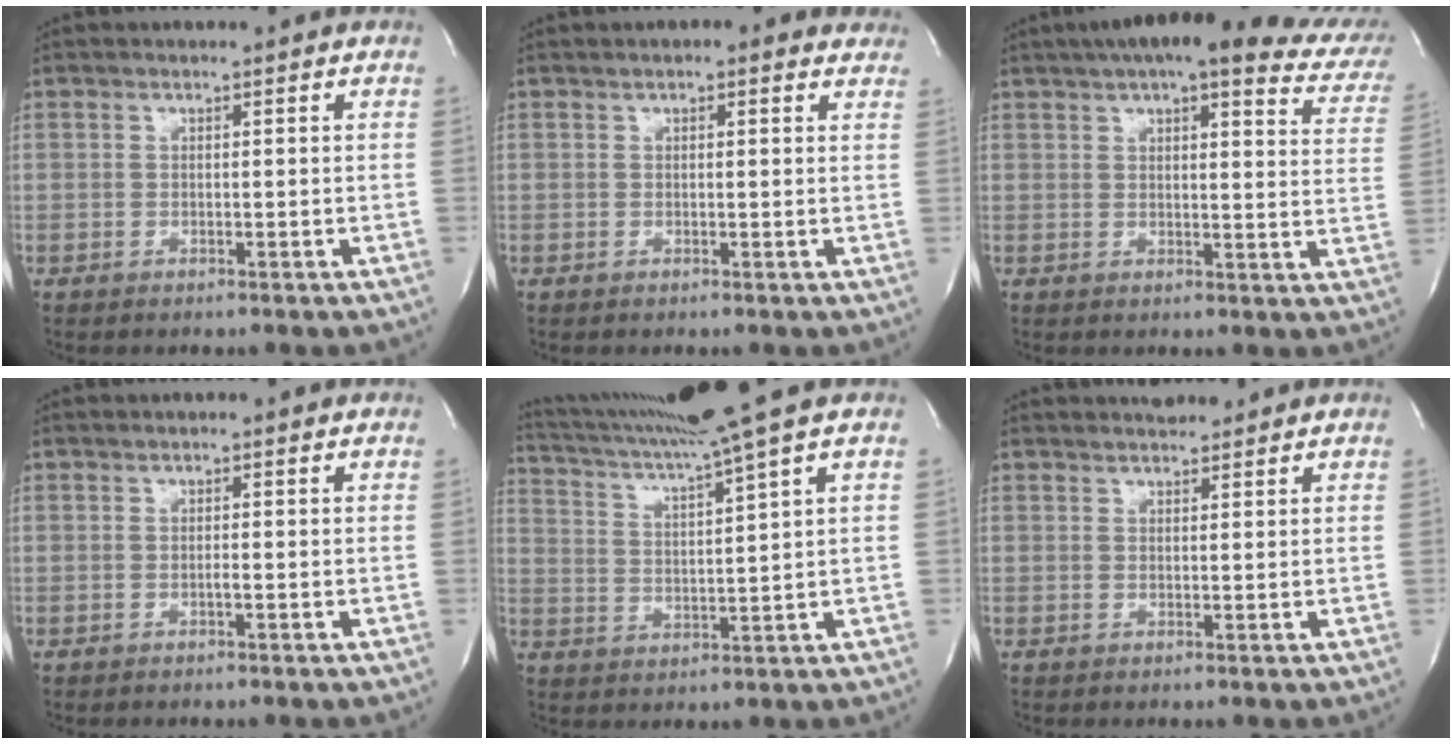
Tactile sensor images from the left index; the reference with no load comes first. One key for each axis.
{"total": 3.7, "fx": 2.7, "fy": 2.0, "fz": 1.7, "tx": -0.006, "ty": 0.016, "tz": 0.022}
{"total": 23.8, "fx": 18.8, "fy": 5.2, "fz": 13.5, "tx": -0.187, "ty": 0.000, "tz": 0.205}
{"total": 0.6, "fx": -0.6, "fy": 0.0, "fz": 0.2, "tx": -0.006, "ty": -0.003, "tz": -0.013}
{"total": 13.1, "fx": 10.6, "fy": -3.1, "fz": 7.0, "tx": -0.133, "ty": -0.014, "tz": 0.172}
{"total": 1.7, "fx": 1.7, "fy": 0.4, "fz": 0.2, "tx": -0.010, "ty": 0.004, "tz": 0.027}